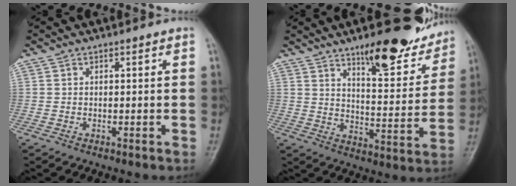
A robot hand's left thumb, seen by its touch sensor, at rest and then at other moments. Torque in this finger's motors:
{"motor_torque": [0.52, 0.14, -0.19, -0.36, 0.07]}